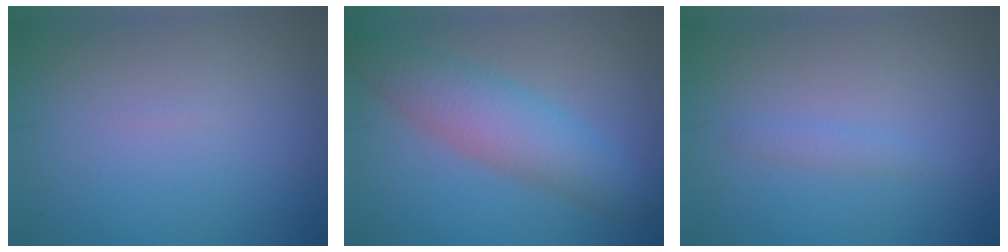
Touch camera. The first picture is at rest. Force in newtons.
{"total": 5.5, "press": 5.5, "slide": 0.2}
{"total": 1.0, "press": 0.9, "slide": 0.1}